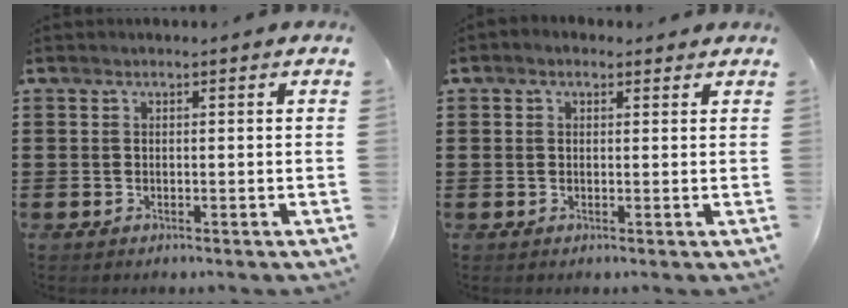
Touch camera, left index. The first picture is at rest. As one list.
[{"total": 1.1, "force": [0.6, 0.8, 0.5], "torque": [-0.011, 0.008, 0.010]}]